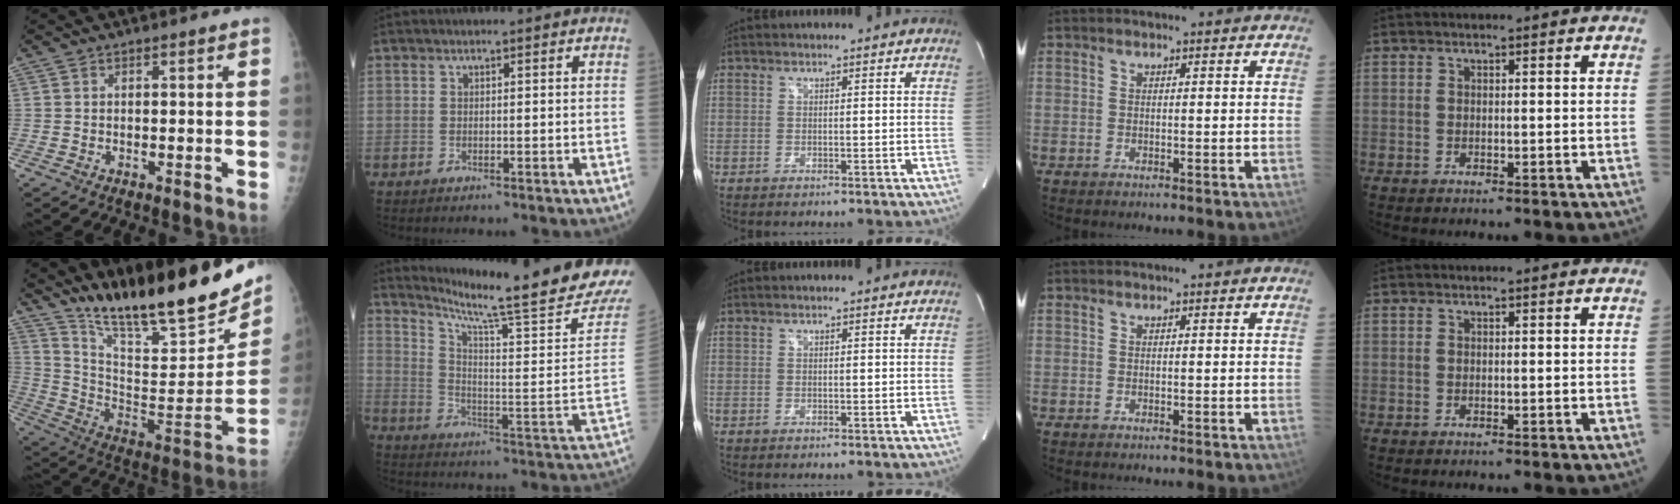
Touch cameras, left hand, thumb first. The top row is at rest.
{"thumb": {"total": 28.3, "force": [22.2, 5.9, 16.4], "torque": [-0.235, -0.107, 0.354]}, "index": {"total": 21.9, "force": [18.3, -1.8, 11.9], "torque": [-0.191, -0.081, 0.249]}}